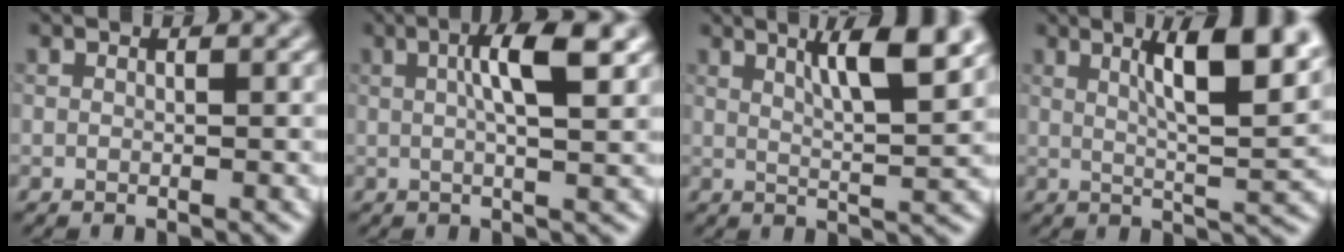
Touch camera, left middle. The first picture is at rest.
{"total": 5.2, "force": [1.4, 1.2, 4.8], "torque": [-0.076, 0.006, 0.019]}
{"total": 6.2, "force": [3.1, 1.1, 5.2], "torque": [-0.075, 0.004, 0.051]}
{"total": 9.1, "force": [3.7, 2.3, 8.0], "torque": [-0.102, 0.014, 0.054]}